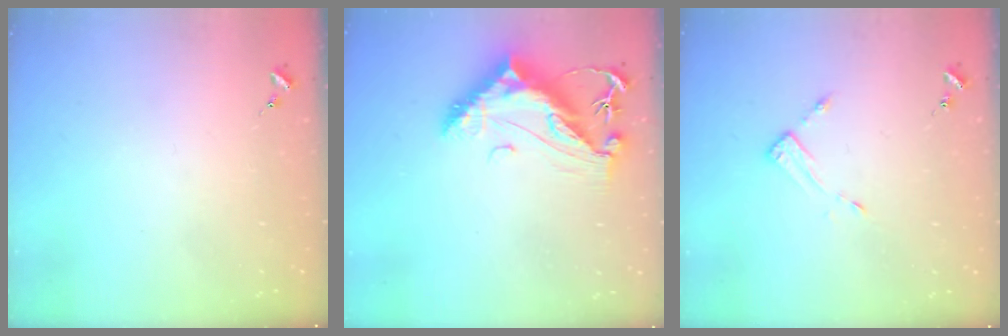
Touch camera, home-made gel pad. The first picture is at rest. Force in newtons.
{"total": 13.0, "press": 12.9, "slide": 1.6}
{"total": 3.1, "press": 3.1, "slide": 0.3}